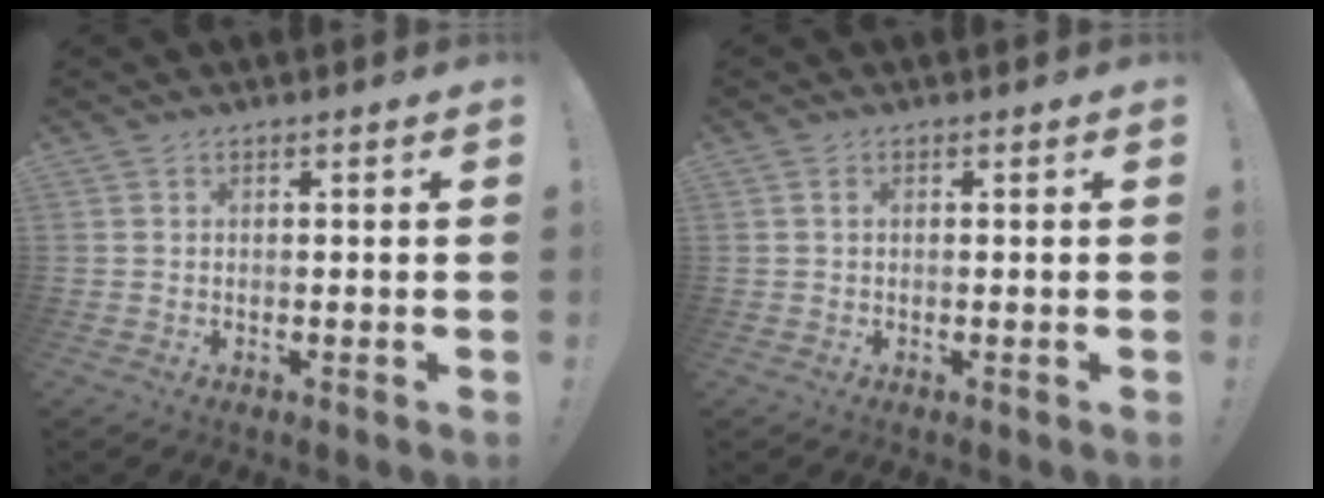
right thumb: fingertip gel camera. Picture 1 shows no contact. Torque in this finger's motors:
{"motor_torque": [0.22, 0.16, -0.01, -0.04, -0.07]}